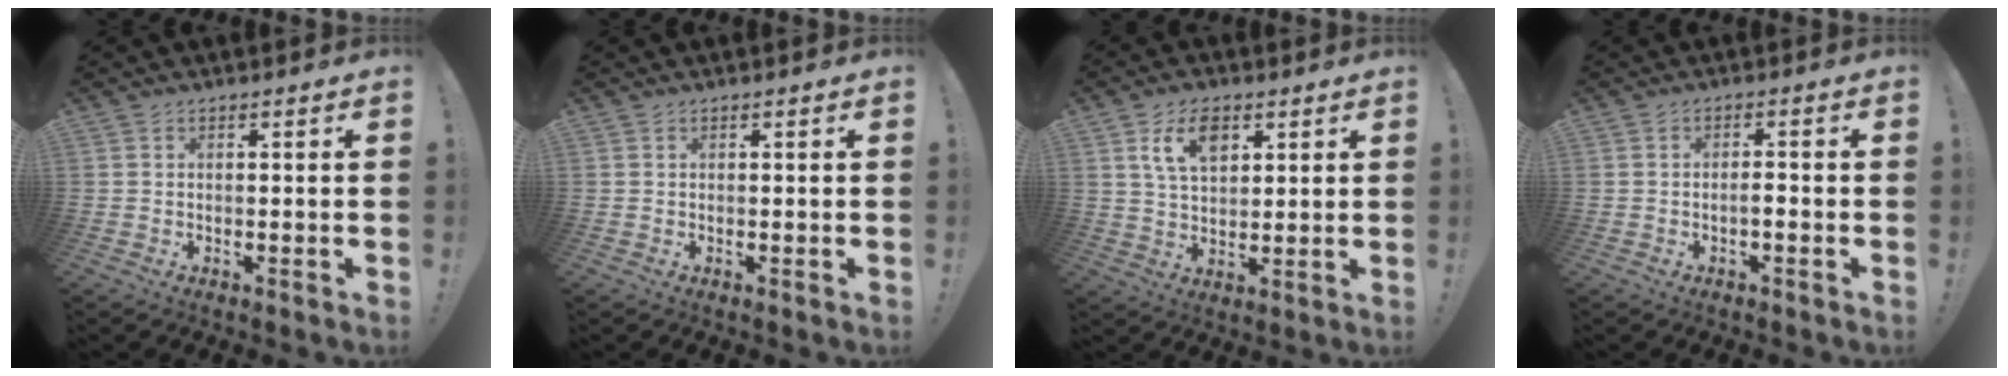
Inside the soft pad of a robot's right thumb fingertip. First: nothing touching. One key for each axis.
{"total": 0.0}
{"total": 9.1, "fx": 4.3, "fy": 5.2, "fz": 6.0, "tx": -0.104, "ty": -0.002, "tz": 0.080}
{"total": 2.3, "fx": -1.0, "fy": 0.5, "fz": 2.0, "tx": -0.037, "ty": 0.006, "tz": -0.018}